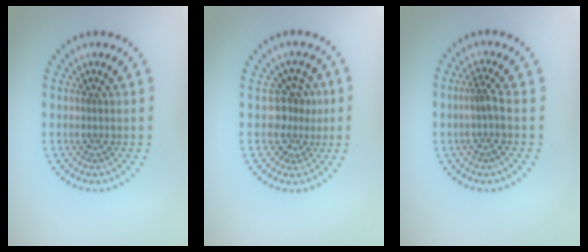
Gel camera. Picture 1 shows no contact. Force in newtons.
{"total": 2.8, "press": 2.0, "slide": 1.9}
{"total": 1.9, "press": 1.5, "slide": 1.3}